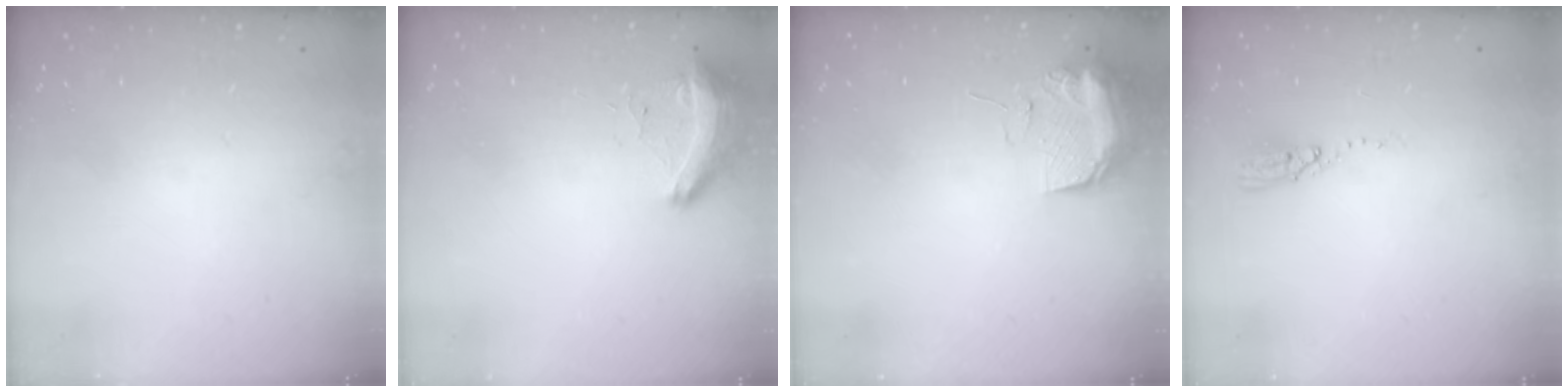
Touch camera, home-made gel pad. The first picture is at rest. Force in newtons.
{"total": 8.8, "press": 8.6, "slide": 1.7}
{"total": 9.6, "press": 9.6, "slide": 1.2}
{"total": 3.8, "press": 3.8, "slide": 0.2}